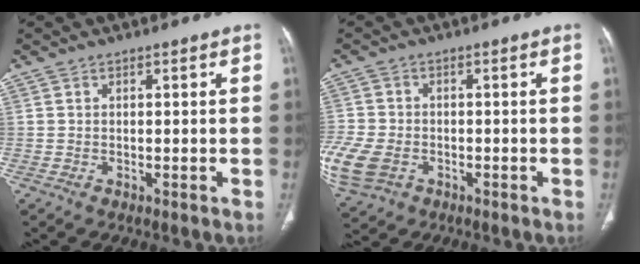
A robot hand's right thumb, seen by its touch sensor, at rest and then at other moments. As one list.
[{"total": 12.7, "force": [-4.5, 9.3, 7.4], "torque": [-0.208, -0.002, -0.077]}]